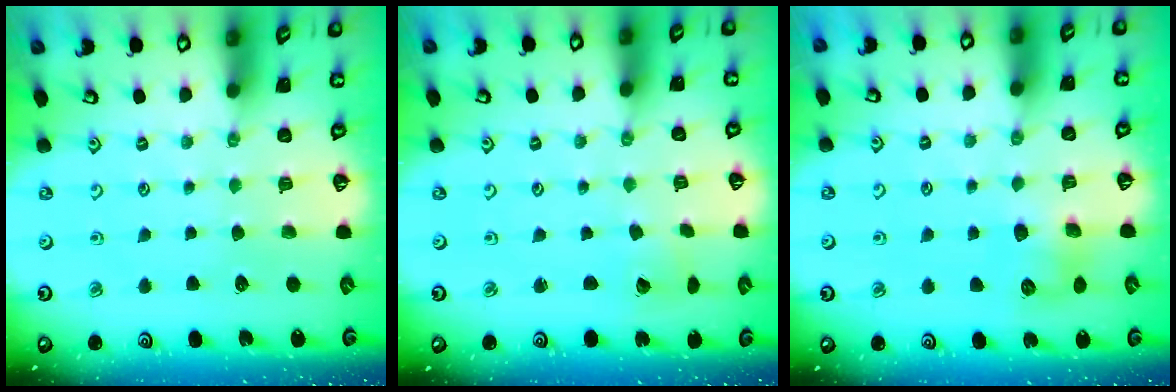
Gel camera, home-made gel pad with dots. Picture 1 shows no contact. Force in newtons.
{"total": 2.3, "press": 2.3, "slide": 0.2}
{"total": 8.0, "press": 8.0, "slide": 0.7}